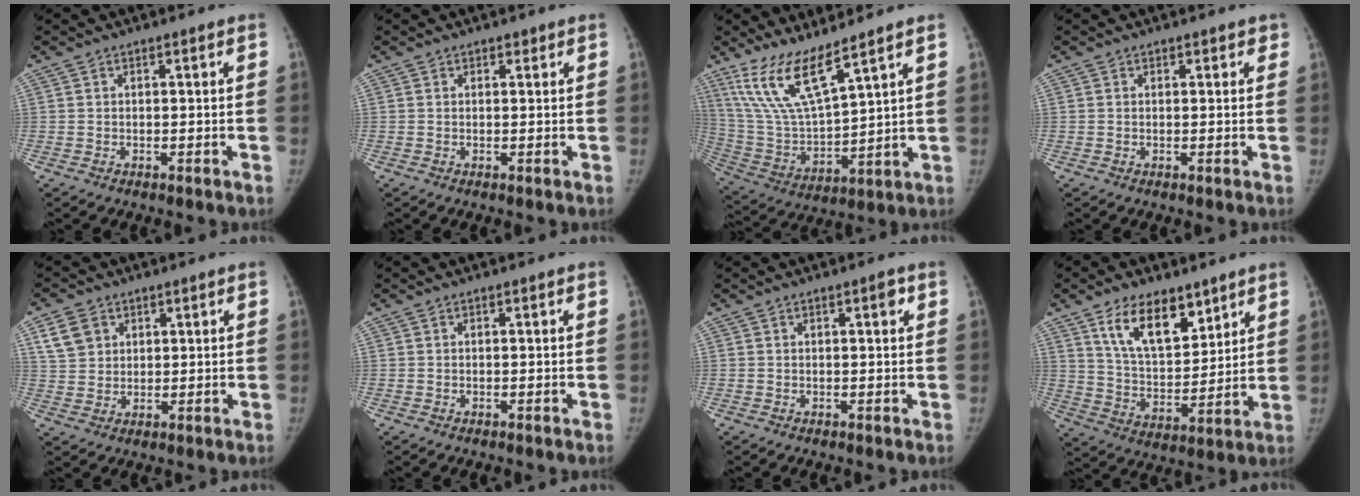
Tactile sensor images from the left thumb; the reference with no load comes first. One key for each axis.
{"total": 0.6, "fx": 0.5, "fy": 0.4, "fz": 0.1, "tx": 0.007, "ty": -0.003, "tz": 0.003}
{"total": 13.5, "fx": 9.4, "fy": 2.8, "fz": 9.2, "tx": -0.176, "ty": -0.053, "tz": 0.205}
{"total": 1.0, "fx": 0.6, "fy": 0.7, "fz": 0.3, "tx": 0.013, "ty": -0.002, "tz": 0.003}
{"total": 6.2, "fx": 2.9, "fy": 4.8, "fz": 2.6, "tx": -0.029, "ty": -0.008, "tz": 0.060}
{"total": 0.0}
{"total": 1.4, "fx": 0.6, "fy": 0.3, "fz": 1.3, "tx": -0.011, "ty": 0.001, "tz": 0.005}
{"total": 14.2, "fx": 8.7, "fy": 7.1, "fz": 8.6, "tx": -0.107, "ty": -0.055, "tz": 0.162}